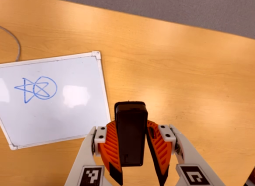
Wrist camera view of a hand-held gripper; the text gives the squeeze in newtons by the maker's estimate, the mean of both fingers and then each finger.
{"total": 8.9, "left": 7.5, "right": 10.3}